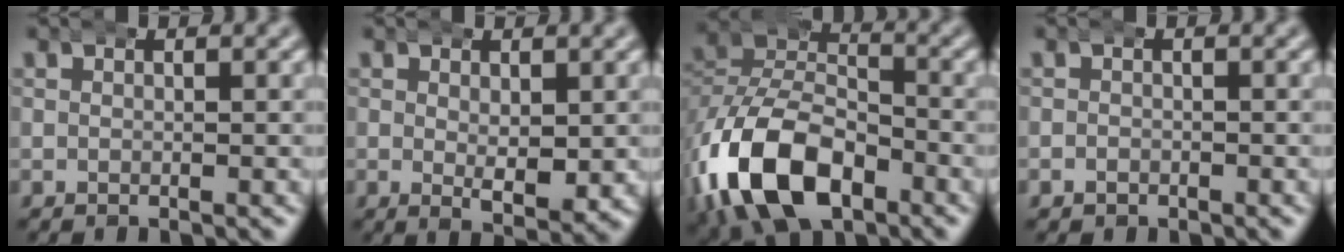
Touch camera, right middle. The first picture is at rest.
{"total": 3.2, "force": [-0.1, 1.5, 2.8], "torque": [-0.046, -0.019, 0.007]}
{"total": 11.8, "force": [-3.9, 8.2, 7.5], "torque": [-0.160, -0.043, -0.051]}
{"total": 0.9, "force": [-0.5, 0.7, -0.1], "torque": [-0.006, -0.007, -0.004]}